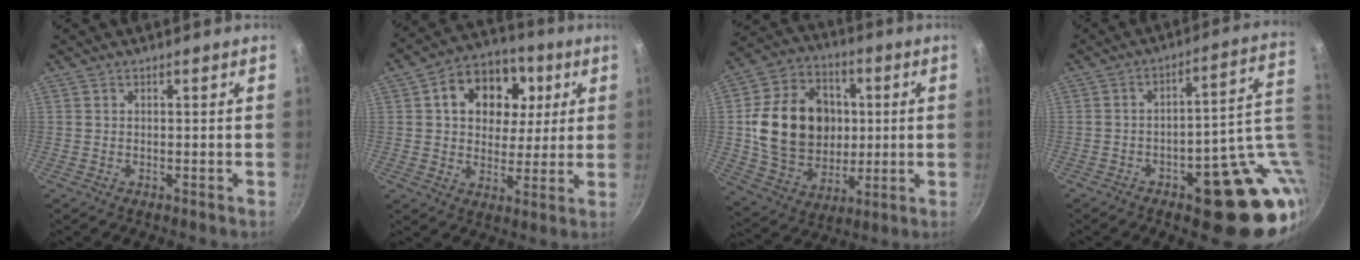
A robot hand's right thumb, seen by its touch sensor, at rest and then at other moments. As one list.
[{"total": 15.5, "force": [4.4, 12.0, 8.8], "torque": [-0.109, 0.004, 0.058]}, {"total": 20.9, "force": [1.6, 16.7, 12.5], "torque": [-0.183, 0.015, 0.036]}, {"total": 20.3, "force": [-3.1, 9.3, 17.8], "torque": [-0.150, 0.019, -0.023]}]